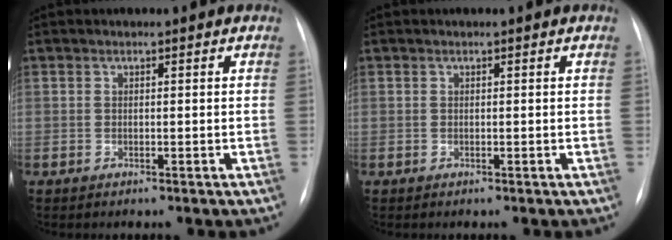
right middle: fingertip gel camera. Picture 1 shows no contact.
{"total": 0.0}